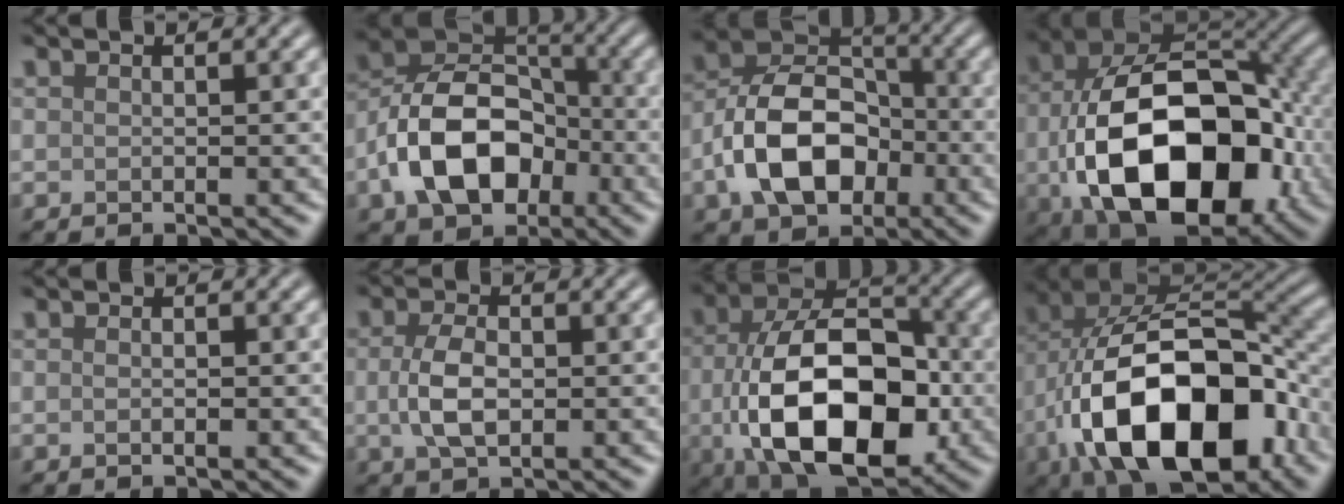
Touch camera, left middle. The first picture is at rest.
{"total": 10.2, "force": [-3.3, 6.9, 6.7], "torque": [-0.124, 0.014, -0.071]}
{"total": 9.3, "force": [-2.6, 6.4, 6.2], "torque": [-0.117, 0.015, -0.057]}
{"total": 17.6, "force": [-3.7, 11.2, 13.0], "torque": [-0.236, -0.032, -0.053]}
{"total": 0.8, "force": [0.1, 0.5, 0.7], "torque": [-0.003, 0.000, -0.005]}
{"total": 3.8, "force": [-0.1, 2.3, 3.1], "torque": [-0.069, 0.001, -0.001]}
{"total": 14.5, "force": [-2.7, 8.9, 11.2], "torque": [-0.193, -0.019, -0.046]}
{"total": 16.4, "force": [-5.5, 9.5, 12.3], "torque": [-0.209, -0.018, -0.087]}